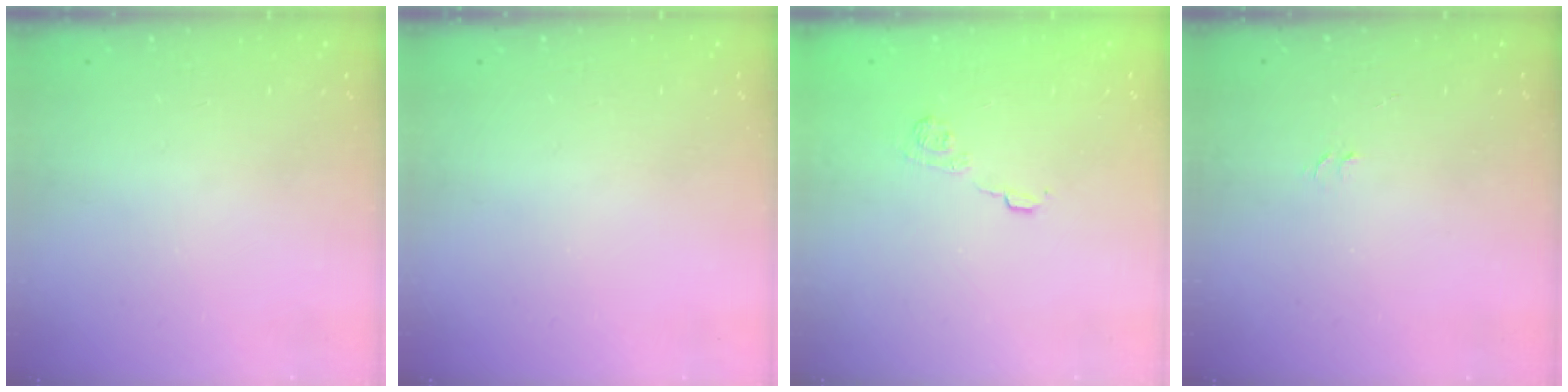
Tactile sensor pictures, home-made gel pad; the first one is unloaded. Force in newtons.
{"total": 0.0}
{"total": 7.6, "press": 7.5, "slide": 1.0}
{"total": 3.5, "press": 3.5, "slide": 0.3}